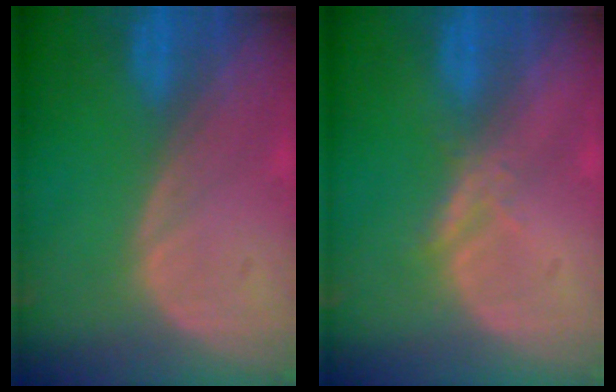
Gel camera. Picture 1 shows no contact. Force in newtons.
{"total": 1.7, "press": 1.7, "slide": 0.1}